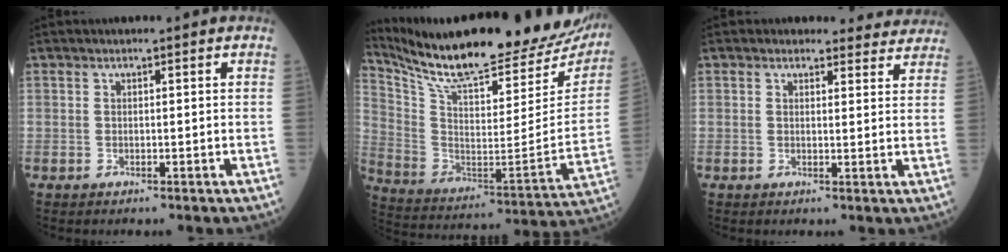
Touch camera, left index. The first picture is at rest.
{"total": 32.6, "force": [28.8, 5.9, 14.0], "torque": [-0.253, -0.085, 0.403]}
{"total": 7.1, "force": [6.6, 2.6, -0.2], "torque": [0.041, -0.003, 0.044]}